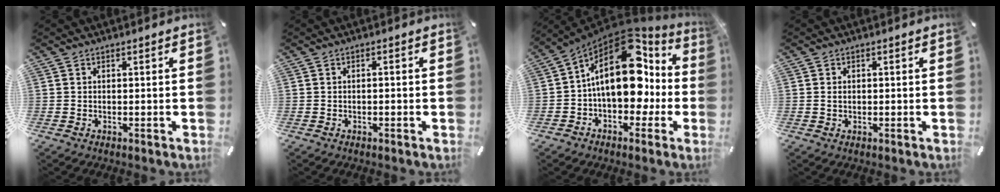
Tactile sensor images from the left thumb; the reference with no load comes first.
{"total": 0.9, "force": [-0.6, 0.3, 0.6], "torque": [-0.013, 0.000, -0.011]}
{"total": 21.7, "force": [4.1, 13.5, 16.5], "torque": [-0.248, -0.025, 0.072]}
{"total": 1.1, "force": [0.0, 0.8, 0.7], "torque": [-0.017, 0.004, -0.001]}